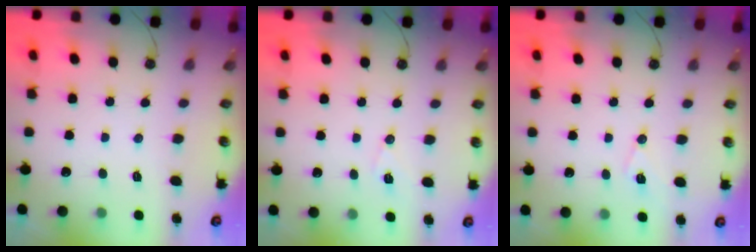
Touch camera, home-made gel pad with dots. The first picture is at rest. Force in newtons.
{"total": 6.5, "press": 4.7, "slide": 4.5}
{"total": 7.2, "press": 6.1, "slide": 3.9}